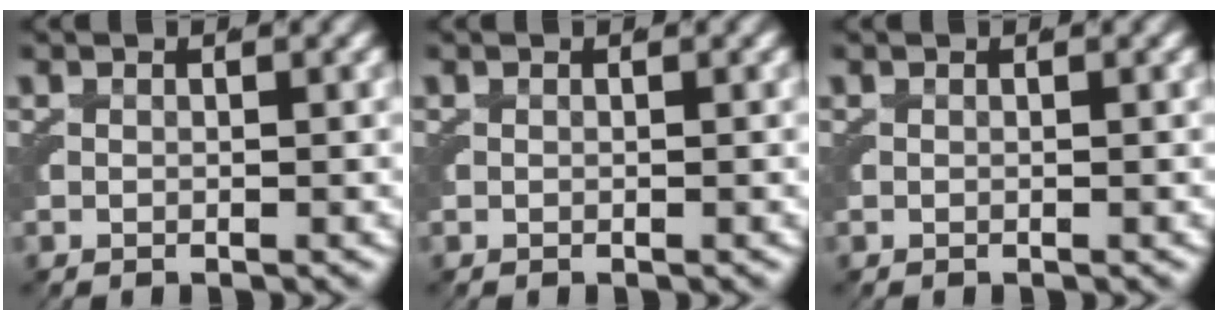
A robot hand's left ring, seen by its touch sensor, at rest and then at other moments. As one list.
[{"total": 0.0}, {"total": 0.0}]